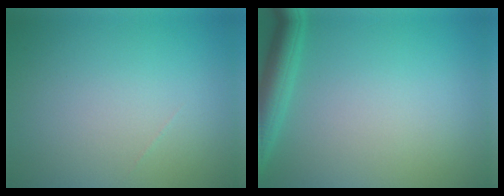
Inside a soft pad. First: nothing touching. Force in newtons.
{"total": 3.5, "press": 3.5, "slide": 0.2}